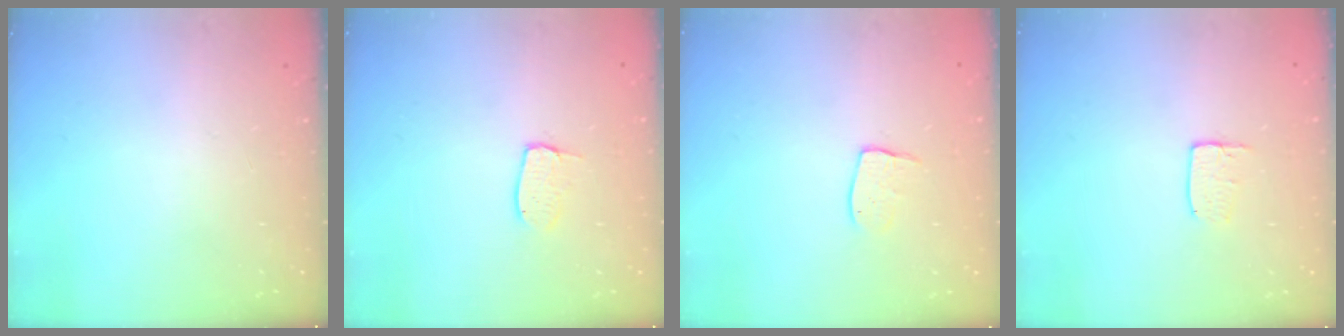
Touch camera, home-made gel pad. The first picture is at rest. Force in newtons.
{"total": 4.3, "press": 4.3, "slide": 0.2}
{"total": 7.0, "press": 7.0, "slide": 0.5}
{"total": 5.4, "press": 5.4, "slide": 0.3}